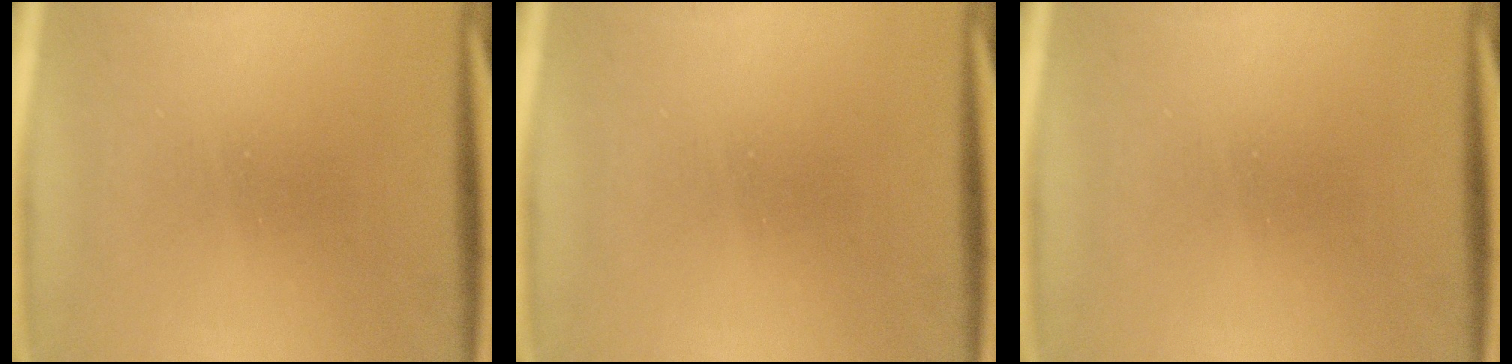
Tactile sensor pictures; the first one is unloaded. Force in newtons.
{"total": 0.0}
{"total": 0.0}